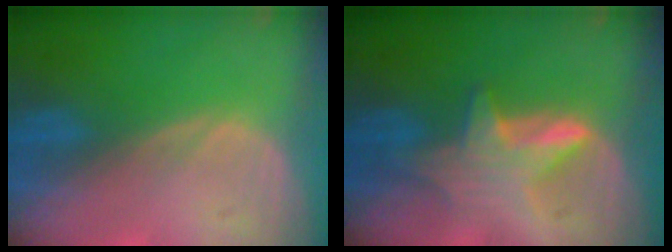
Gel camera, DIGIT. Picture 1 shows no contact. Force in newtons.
{"total": 5.8, "press": 5.8, "slide": 0.8}